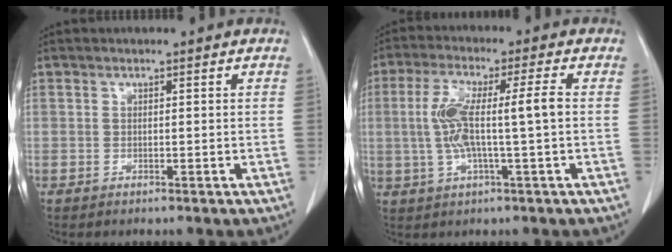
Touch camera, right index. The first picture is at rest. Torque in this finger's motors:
{"motor_torque": [0.38, 0.02, 0.28, 0.16]}